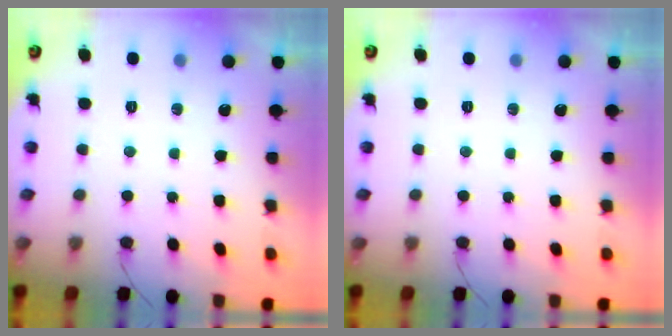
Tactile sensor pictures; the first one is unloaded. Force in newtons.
{"total": 0.0}